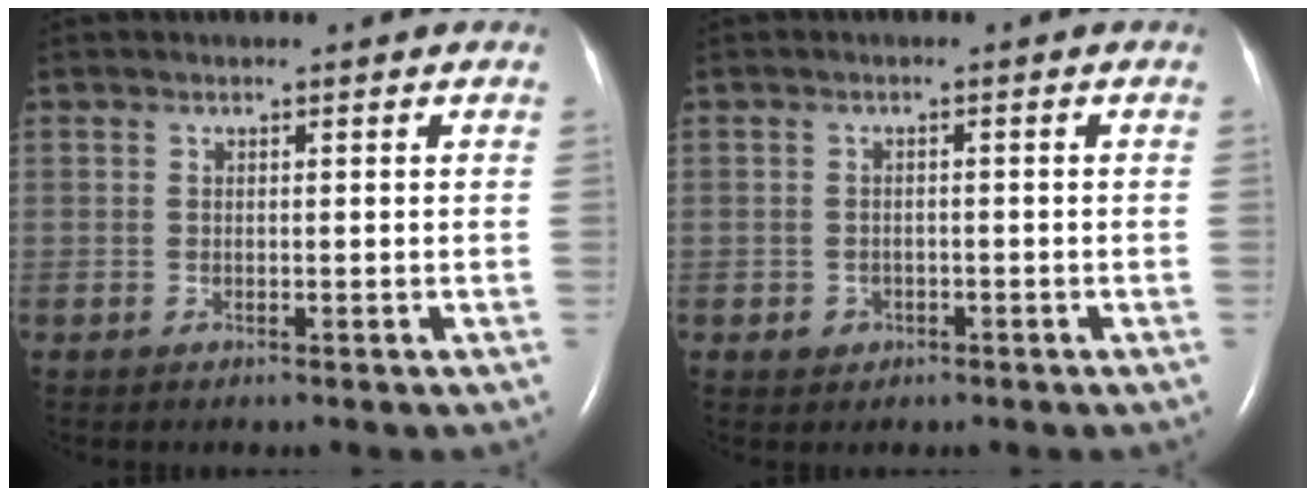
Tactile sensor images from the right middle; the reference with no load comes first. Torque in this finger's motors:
{"motor_torque": [-0.06, -0.18, -0.04, -0.02]}